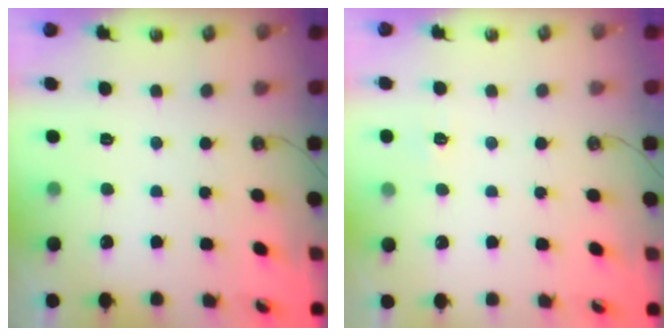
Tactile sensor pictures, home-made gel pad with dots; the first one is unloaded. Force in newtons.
{"total": 3.8, "press": 3.7, "slide": 0.7}